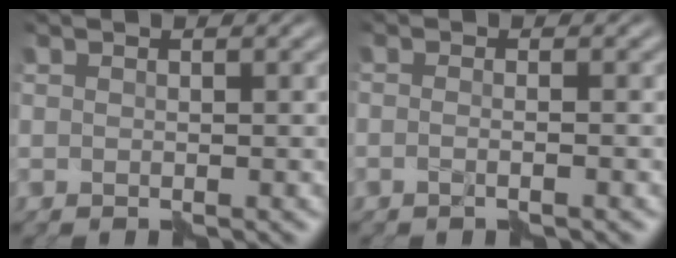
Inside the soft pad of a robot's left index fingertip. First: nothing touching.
{"total": 2.5, "force": [0.2, 1.4, 2.0], "torque": [0.001, 0.000, -0.026]}